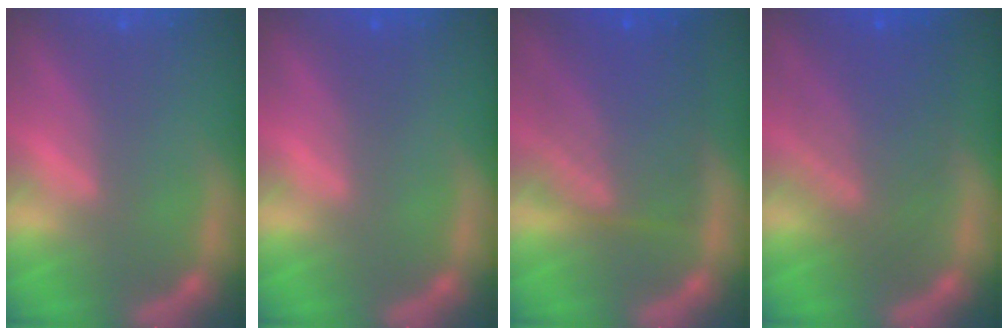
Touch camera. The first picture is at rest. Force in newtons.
{"total": 0.9}
{"total": 9.0}
{"total": 8.0}